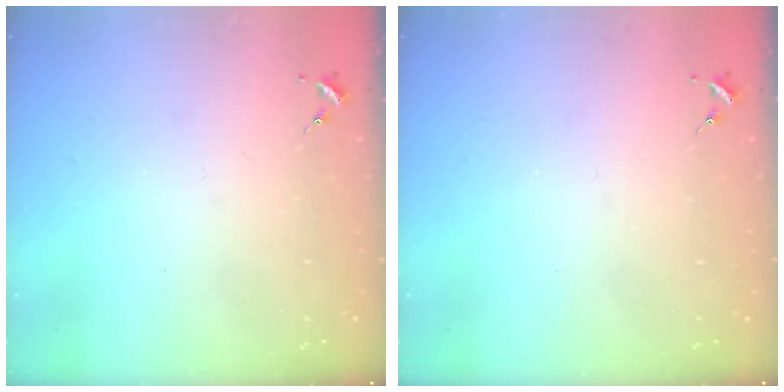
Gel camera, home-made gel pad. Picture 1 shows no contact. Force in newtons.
{"total": 0.0}